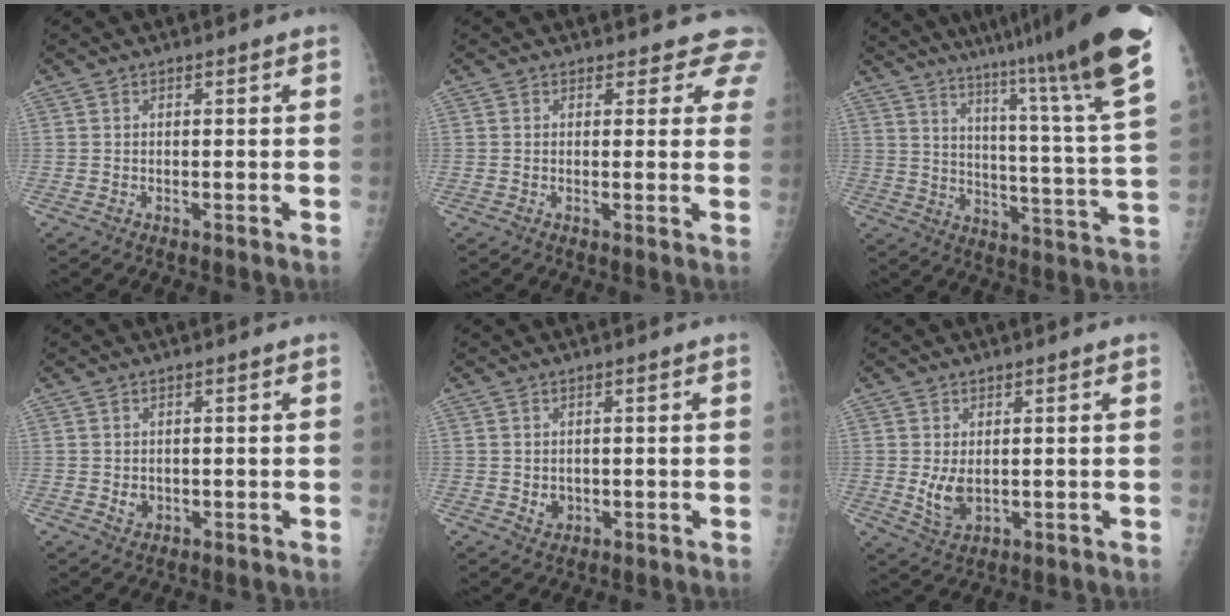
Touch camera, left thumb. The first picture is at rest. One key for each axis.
{"total": 5.2, "fx": 4.6, "fy": 2.3, "fz": 0.1, "tx": 0.042, "ty": -0.020, "tz": 0.023}
{"total": 27.7, "fx": 20.5, "fy": 0.3, "fz": 18.6, "tx": -0.267, "ty": -0.119, "tz": 0.288}
{"total": 1.5, "fx": 0.2, "fy": 1.2, "fz": 0.8, "tx": -0.011, "ty": -0.002, "tz": 0.009}
{"total": 1.8, "fx": 0.2, "fy": 1.5, "fz": 1.0, "tx": -0.012, "ty": -0.003, "tz": 0.010}
{"total": 4.4, "fx": 0.6, "fy": 2.5, "fz": 3.6, "tx": -0.060, "ty": -0.015, "tz": 0.021}